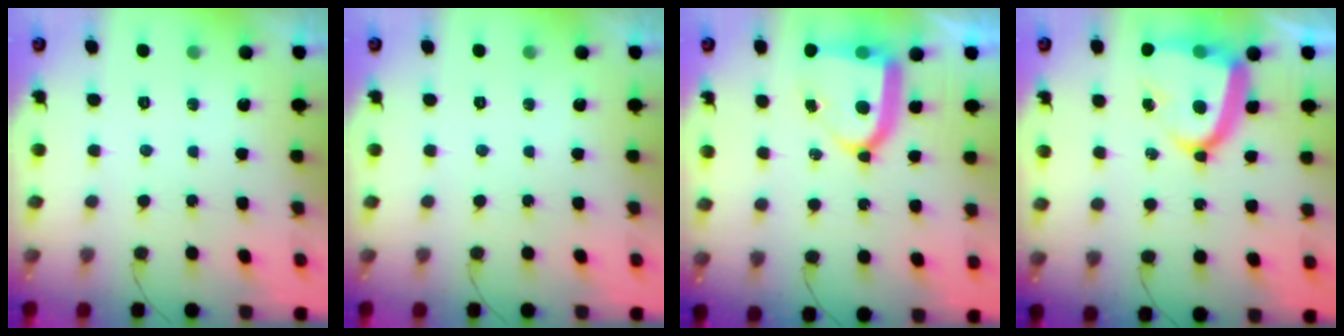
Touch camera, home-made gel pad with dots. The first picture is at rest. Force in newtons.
{"total": 0.0}
{"total": 14.3, "press": 14.2, "slide": 1.7}
{"total": 16.5, "press": 16.4, "slide": 1.5}